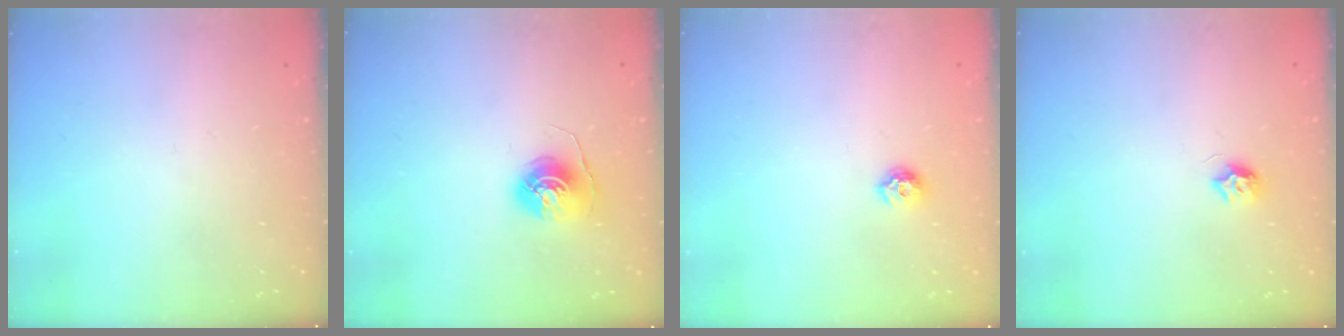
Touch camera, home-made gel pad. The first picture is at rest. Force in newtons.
{"total": 6.4, "press": 6.4, "slide": 0.6}
{"total": 6.4, "press": 6.3, "slide": 0.9}
{"total": 6.6, "press": 6.5, "slide": 0.6}